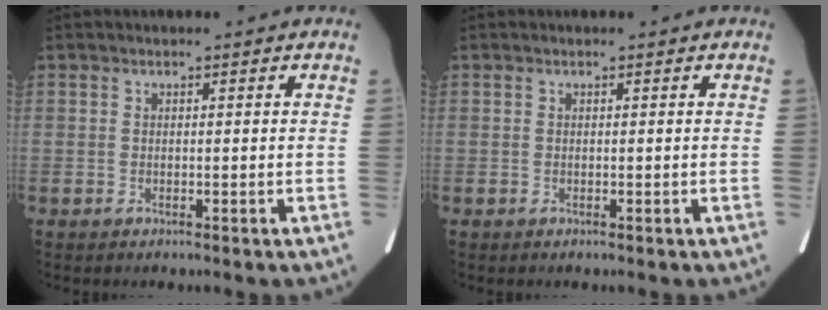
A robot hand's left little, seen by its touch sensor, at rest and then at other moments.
{"total": 0.0}